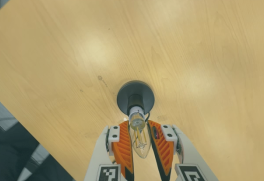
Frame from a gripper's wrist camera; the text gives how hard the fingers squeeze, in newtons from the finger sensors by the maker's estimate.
{"total": 12.8, "left": 12.4, "right": 13.2}